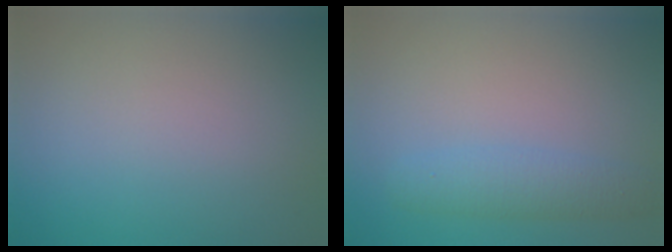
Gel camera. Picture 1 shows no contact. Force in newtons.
{"total": 3.1, "press": 3.1, "slide": 0.0}